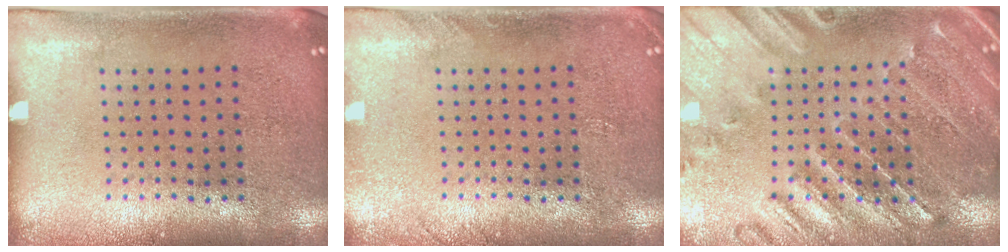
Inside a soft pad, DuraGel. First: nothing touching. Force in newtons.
{"total": 1.1, "press": 1.1, "slide": 0.1}
{"total": 1.1, "press": 1.1, "slide": 0.3}